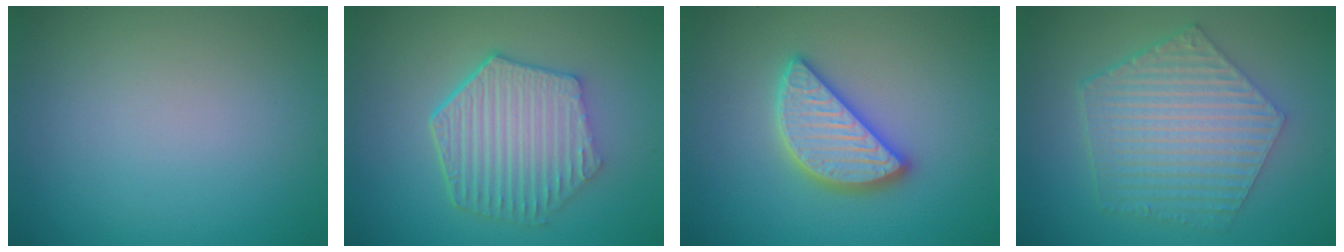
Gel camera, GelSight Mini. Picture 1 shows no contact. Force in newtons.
{"total": 6.5, "press": 4.9, "slide": 4.3}
{"total": 4.7, "press": 4.7, "slide": 0.4}
{"total": 6.3, "press": 4.8, "slide": 4.1}